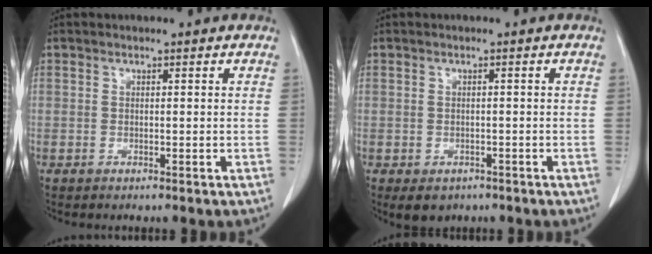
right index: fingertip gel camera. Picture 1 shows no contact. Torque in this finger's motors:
{"motor_torque": [-0.06, 0.01, -0.17, -0.06]}